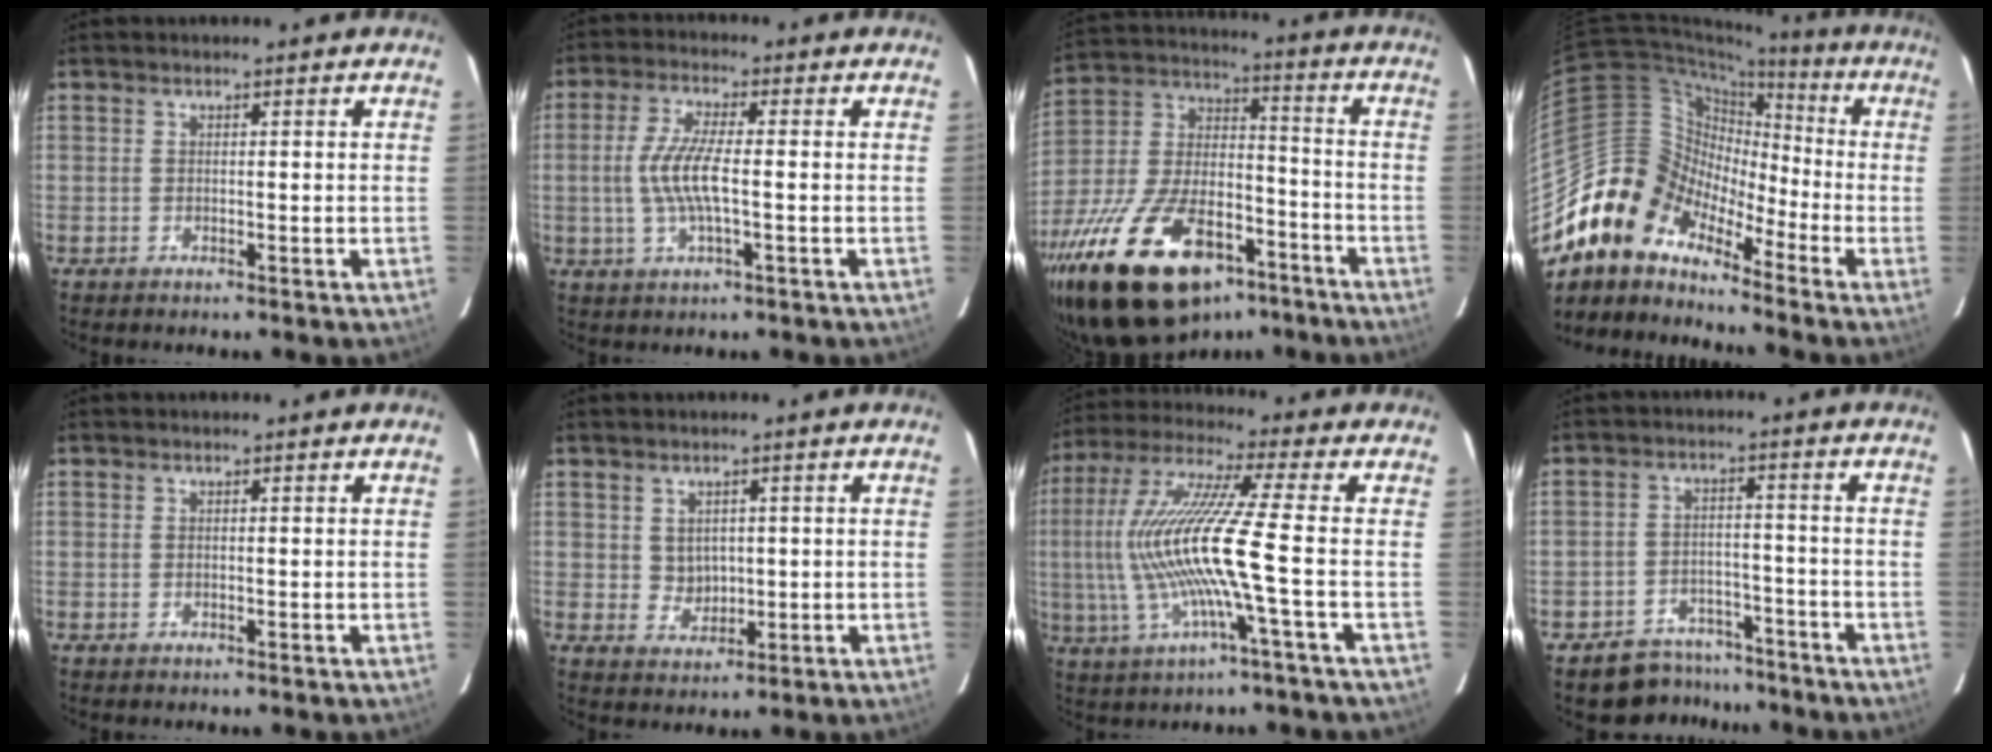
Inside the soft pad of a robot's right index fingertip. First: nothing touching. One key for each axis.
{"total": 7.6, "fx": -1.0, "fy": 1.2, "fz": 7.4, "tx": -0.150, "ty": -0.001, "tz": -0.019}
{"total": 27.2, "fx": -17.1, "fy": 13.1, "fz": 16.7, "tx": -0.331, "ty": -0.007, "tz": -0.273}
{"total": 12.4, "fx": -9.4, "fy": 7.3, "fz": 3.6, "tx": -0.072, "ty": 0.031, "tz": -0.205}
{"total": 0.0}
{"total": 3.4, "fx": 0.8, "fy": 3.1, "fz": 1.2, "tx": -0.019, "ty": 0.005, "tz": 0.023}
{"total": 14.9, "fx": -2.3, "fy": -1.2, "fz": 14.7, "tx": -0.281, "ty": -0.008, "tz": -0.038}
{"total": 8.6, "fx": -7.2, "fy": 4.6, "fz": 0.9, "tx": -0.033, "ty": 0.024, "tz": -0.097}